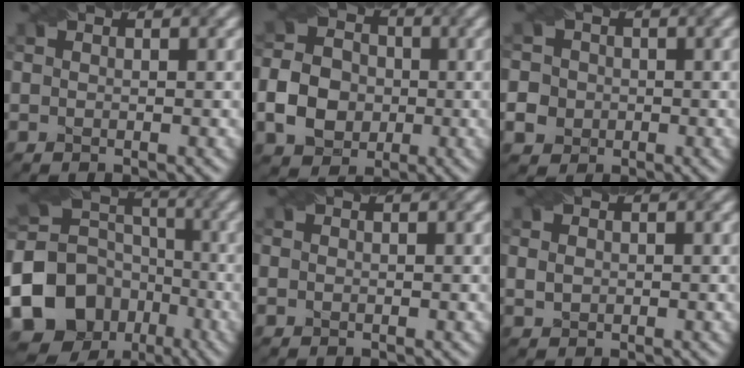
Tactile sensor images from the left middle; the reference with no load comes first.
{"total": 5.5, "force": [-1.4, 4.6, 2.6], "torque": [-0.052, 0.003, -0.035]}
{"total": 6.3, "force": [-1.4, 6.0, 1.3], "torque": [-0.034, 0.007, -0.047]}
{"total": 17.1, "force": [-7.9, 14.0, 5.8], "torque": [-0.135, -0.033, -0.142]}
{"total": 0.0}
{"total": 1.2, "force": [0.0, 1.0, 0.6], "torque": [-0.015, 0.001, 0.002]}